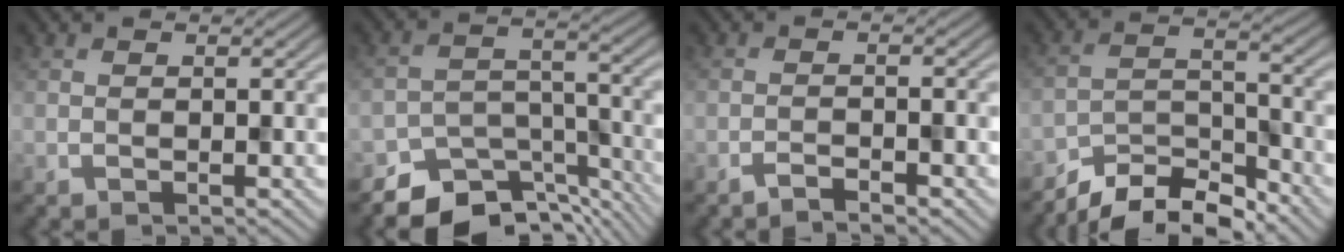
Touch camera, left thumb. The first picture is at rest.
{"total": 9.1, "force": [-7.7, 3.9, 2.8], "torque": [-0.043, -0.005, -0.127]}
{"total": 2.0, "force": [-1.6, 0.2, 1.1], "torque": [-0.018, 0.004, -0.036]}
{"total": 7.7, "force": [-6.9, 2.0, 2.8], "torque": [-0.049, 0.003, -0.136]}